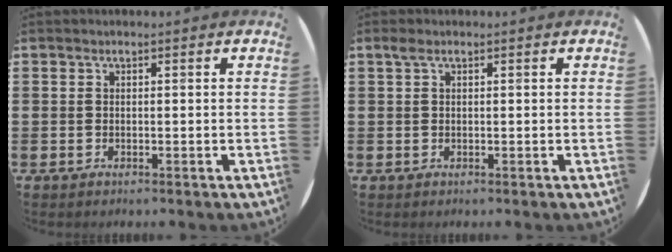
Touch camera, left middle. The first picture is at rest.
{"total": 0.7, "force": [0.4, 0.3, 0.5], "torque": [-0.010, 0.004, 0.006]}